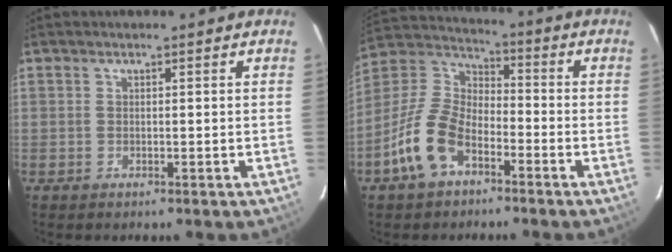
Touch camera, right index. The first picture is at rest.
{"total": 13.0, "force": [-6.9, 7.2, 8.3], "torque": [-0.177, 0.013, -0.133]}